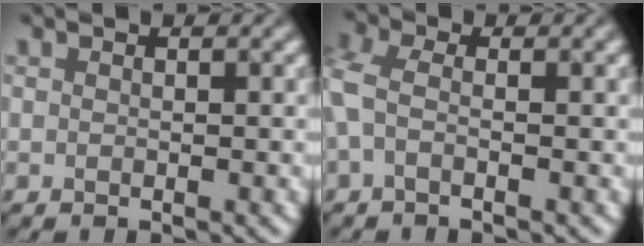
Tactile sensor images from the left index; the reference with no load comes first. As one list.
[{"total": 3.4, "force": [-0.5, 1.6, 3.0], "torque": [-0.086, 0.009, -0.011]}]